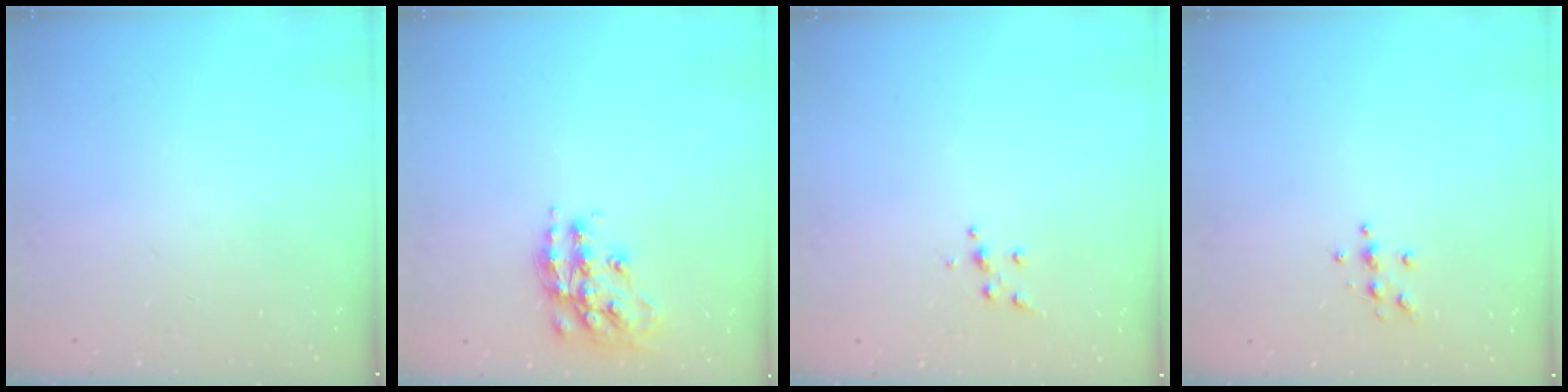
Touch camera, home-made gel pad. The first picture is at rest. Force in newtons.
{"total": 15.1, "press": 15.0, "slide": 1.0}
{"total": 4.5, "press": 4.5, "slide": 0.5}
{"total": 4.5, "press": 4.4, "slide": 0.6}